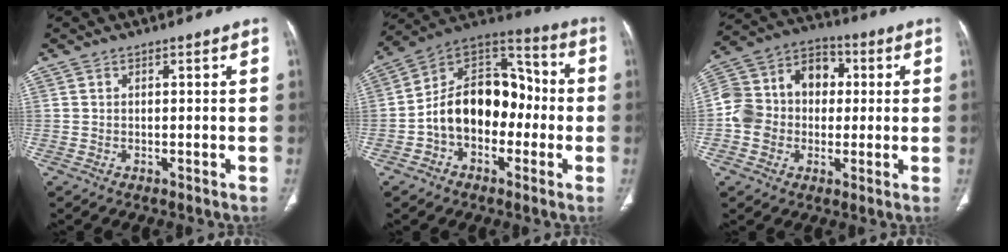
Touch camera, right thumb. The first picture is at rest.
{"total": 17.3, "force": [-2.8, 12.0, 12.1], "torque": [-0.161, 0.055, -0.054]}
{"total": 14.1, "force": [0.1, 11.8, 7.7], "torque": [-0.111, 0.046, -0.005]}